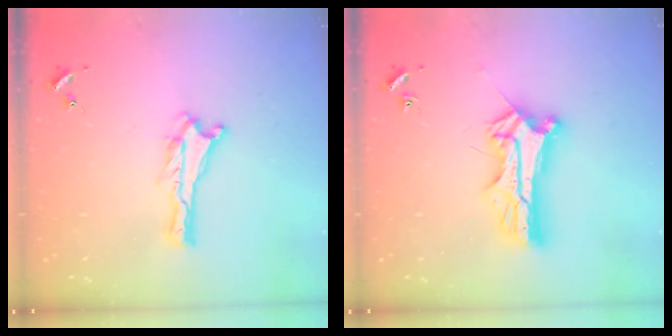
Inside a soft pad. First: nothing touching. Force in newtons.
{"total": 10.0, "press": 9.9, "slide": 1.0}